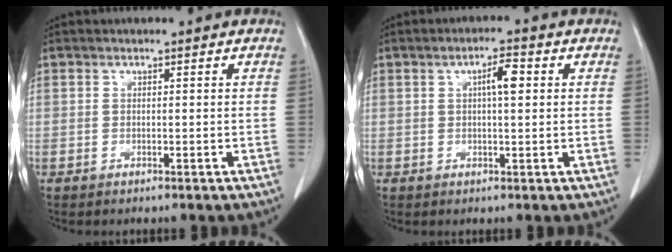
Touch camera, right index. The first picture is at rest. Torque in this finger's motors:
{"motor_torque": [0.31, 0.20, 0.09, 0.02]}